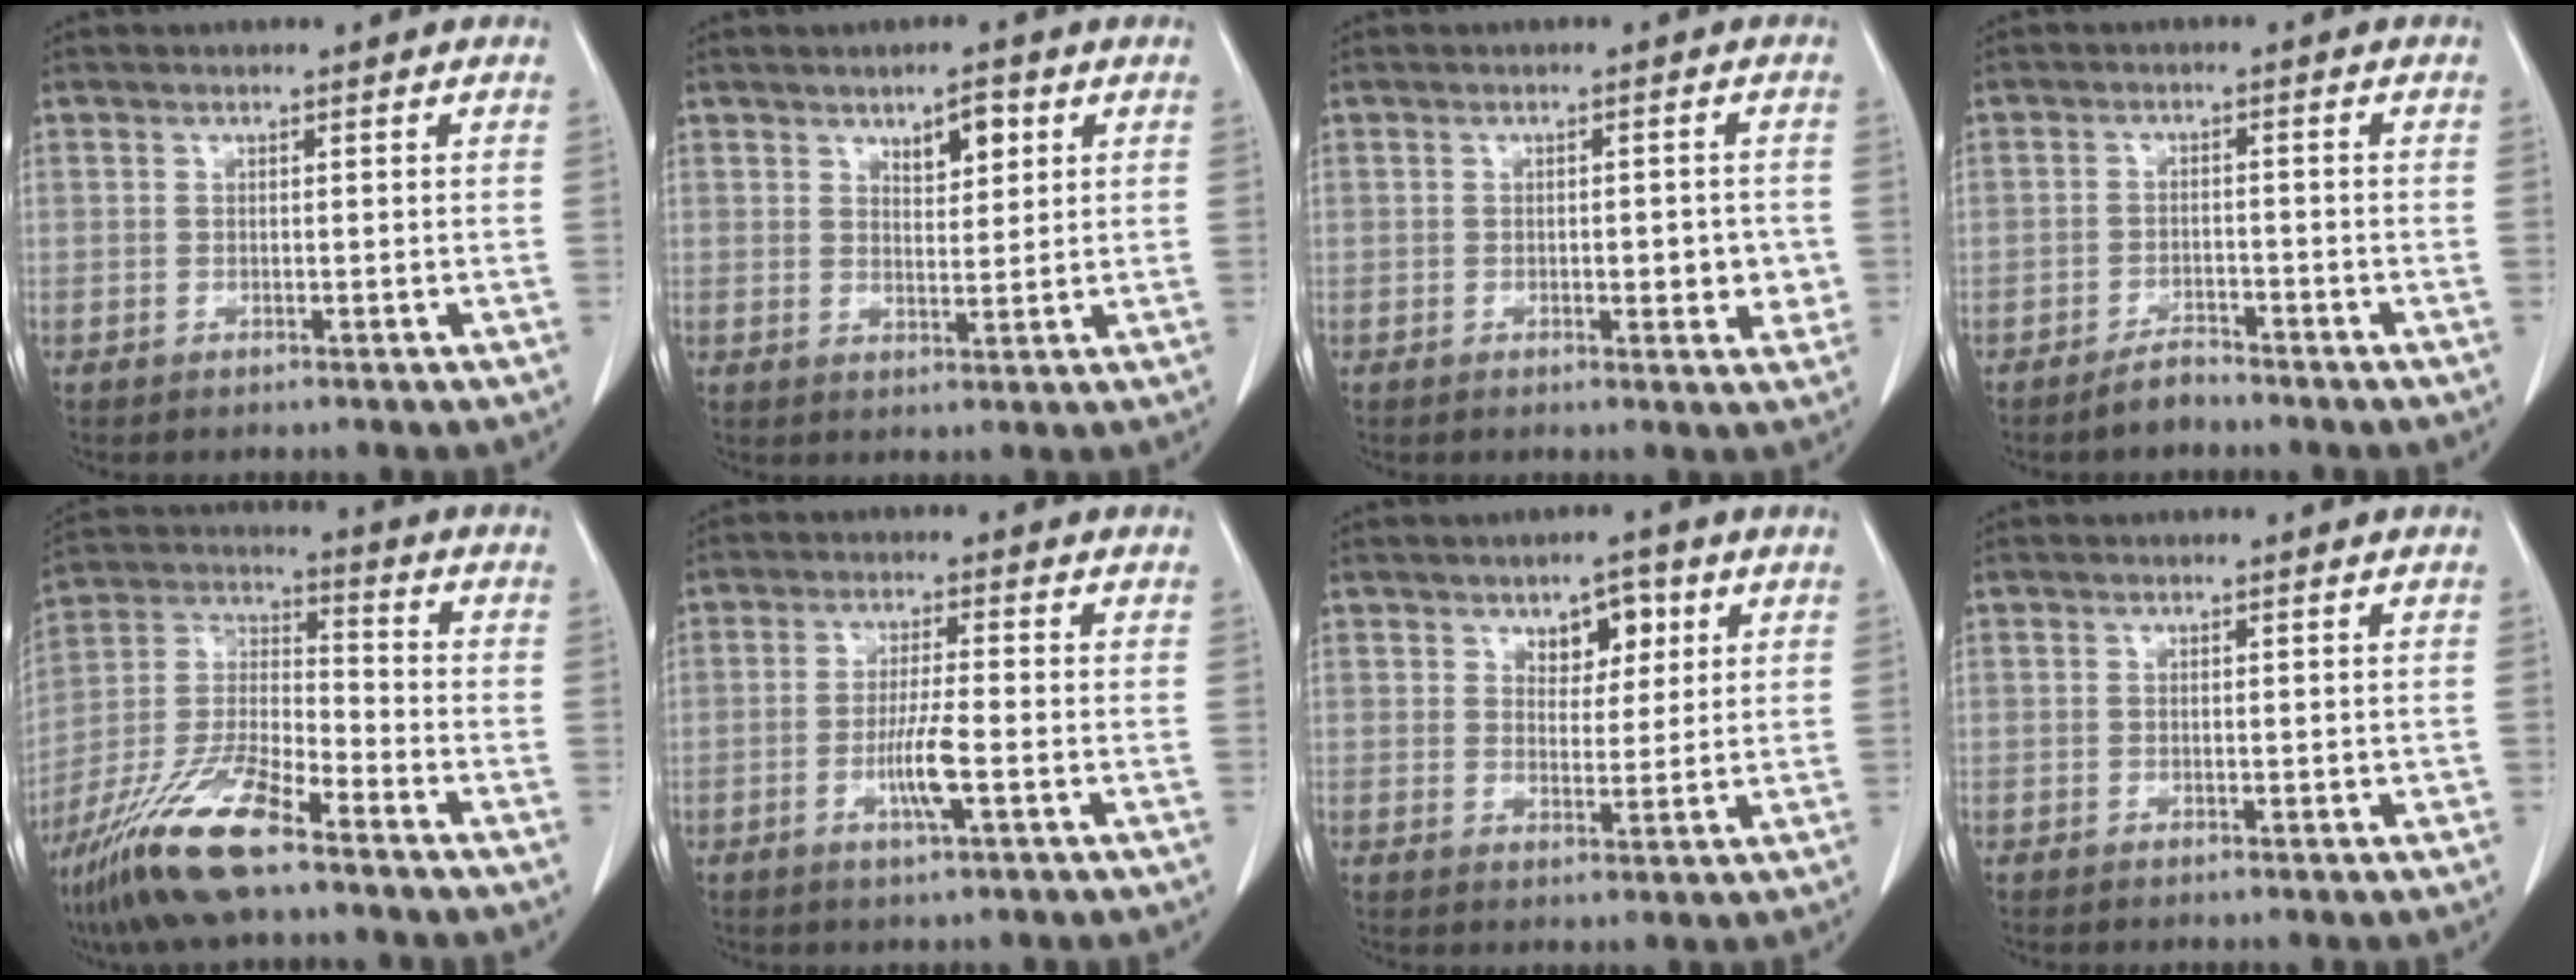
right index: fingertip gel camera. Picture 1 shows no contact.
{"total": 4.1, "force": [2.2, 1.7, 3.0], "torque": [-0.047, -0.001, 0.036]}
{"total": 4.6, "force": [-0.6, 1.8, 4.2], "torque": [-0.049, -0.003, -0.006]}
{"total": 2.9, "force": [-2.6, 0.7, 0.9], "torque": [-0.015, -0.001, -0.045]}
{"total": 14.3, "force": [-10.1, 2.8, 9.8], "torque": [-0.206, -0.010, -0.187]}
{"total": 5.4, "force": [-1.7, 0.1, 5.2], "torque": [-0.100, -0.009, -0.031]}
{"total": 4.9, "force": [2.4, 2.9, 3.1], "torque": [-0.037, 0.005, 0.037]}
{"total": 0.9, "force": [0.0, 0.5, 0.8], "torque": [-0.010, -0.002, 0.002]}